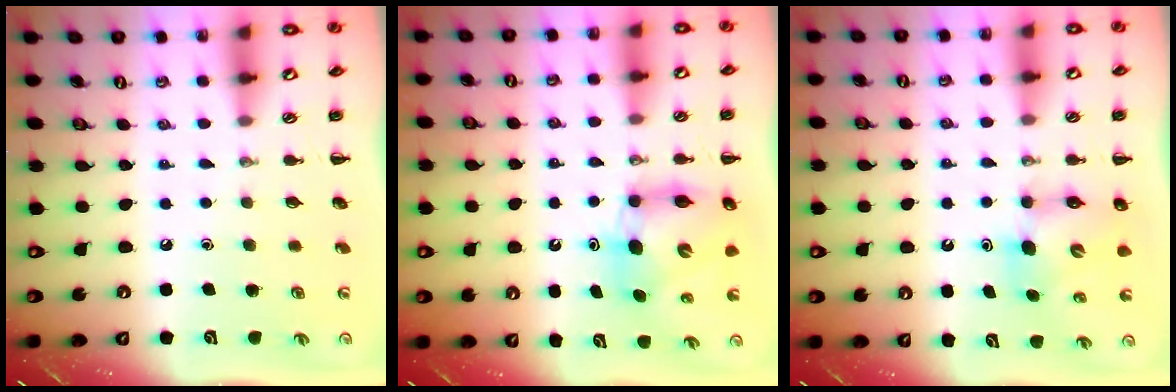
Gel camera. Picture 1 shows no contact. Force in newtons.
{"total": 6.8, "press": 6.7, "slide": 1.3}
{"total": 7.5, "press": 7.4, "slide": 1.2}